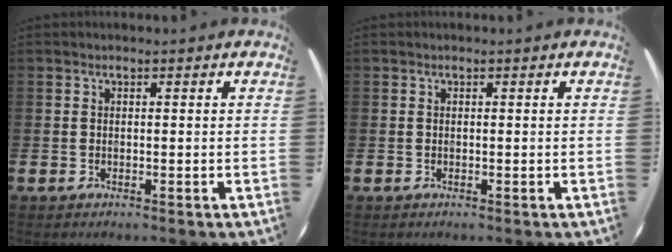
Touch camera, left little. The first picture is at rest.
{"total": 0.0}